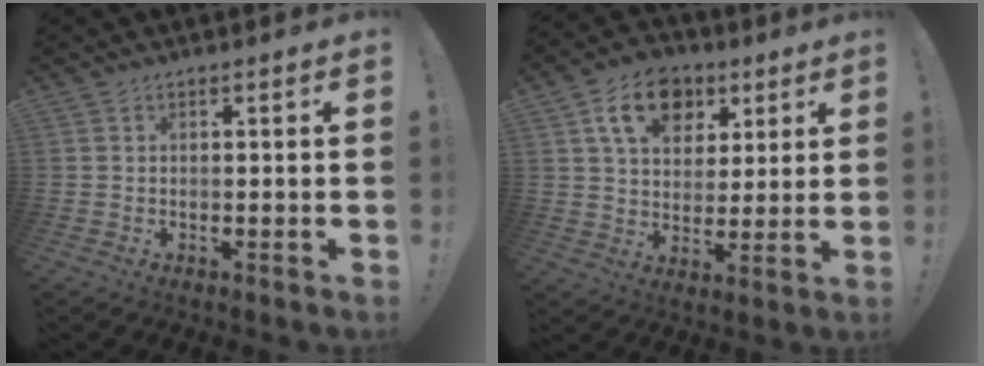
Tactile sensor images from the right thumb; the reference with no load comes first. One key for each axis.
{"total": 14.7, "fx": 6.8, "fy": 10.5, "fz": 7.7, "tx": -0.113, "ty": -0.019, "tz": 0.128}